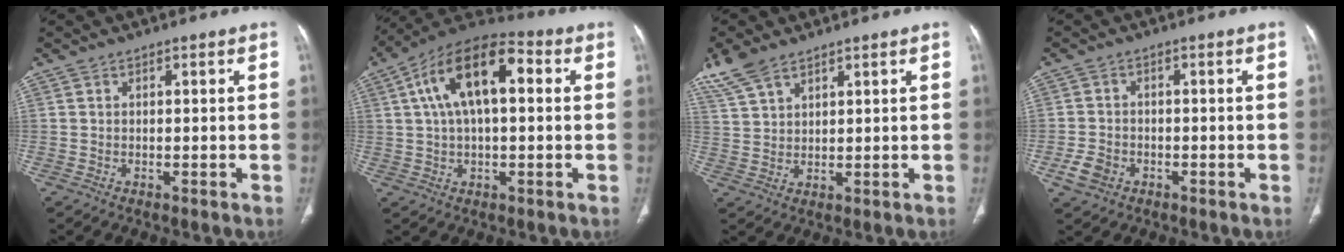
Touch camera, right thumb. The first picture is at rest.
{"total": 15.9, "force": [3.6, 7.8, 13.4], "torque": [-0.227, 0.032, 0.053]}
{"total": 6.7, "force": [5.1, 2.8, 3.3], "torque": [-0.071, -0.005, 0.113]}
{"total": 4.0, "force": [-1.8, 3.1, 1.8], "torque": [-0.035, 0.008, -0.028]}